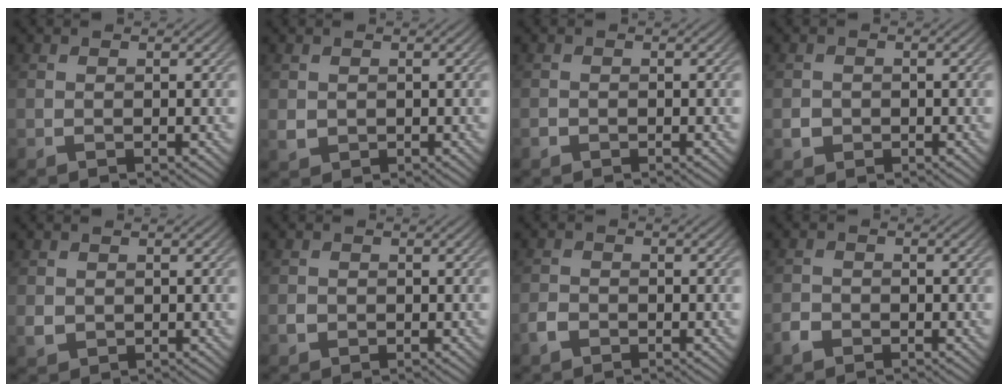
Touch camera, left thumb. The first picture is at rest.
{"total": 1.4, "force": [0.4, 1.3, 0.4], "torque": [-0.014, -0.005, 0.011]}
{"total": 0.7, "force": [-0.5, 0.5, 0.1], "torque": [-0.002, -0.003, -0.010]}
{"total": 1.8, "force": [-0.6, 1.6, 0.4], "torque": [-0.003, -0.006, -0.012]}
{"total": 1.4, "force": [0.4, 1.3, 0.5], "torque": [-0.015, -0.005, 0.011]}
{"total": 1.1, "force": [-0.3, 1.0, 0.3], "torque": [-0.002, -0.005, -0.009]}
{"total": 1.9, "force": [-1.3, 1.2, 0.7], "torque": [-0.014, 0.000, -0.030]}
{"total": 1.8, "force": [-1.3, 1.2, 0.5], "torque": [-0.009, 0.001, -0.029]}